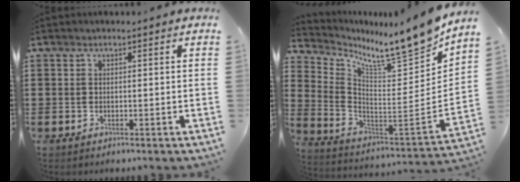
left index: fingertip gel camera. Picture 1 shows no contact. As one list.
[{"total": 9.5, "force": [8.4, -0.2, 4.4], "torque": [-0.086, -0.092, 0.131]}]